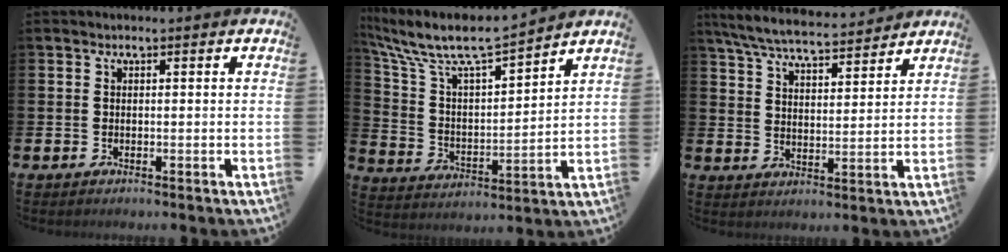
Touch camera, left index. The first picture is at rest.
{"total": 8.3, "force": [7.5, 1.4, 3.2], "torque": [-0.106, -0.053, 0.125]}
{"total": 6.3, "force": [6.0, 0.8, 1.8], "torque": [-0.063, -0.033, 0.106]}